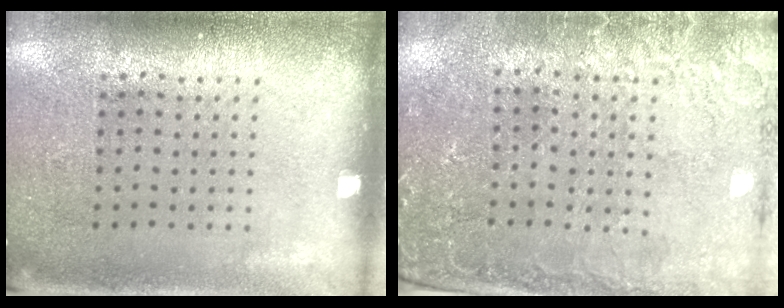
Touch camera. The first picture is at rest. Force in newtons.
{"total": 0.6, "press": 0.4, "slide": 0.4}